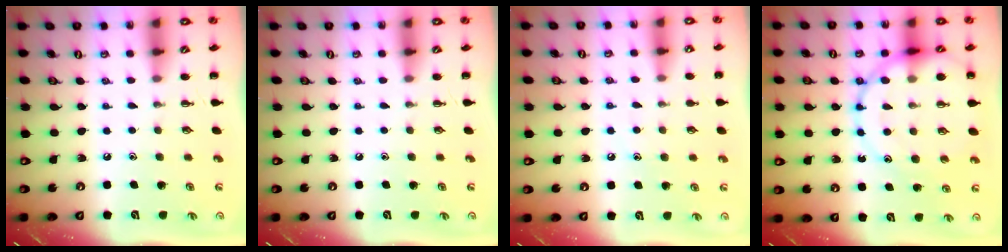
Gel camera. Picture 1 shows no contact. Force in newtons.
{"total": 0.0}
{"total": 7.6, "press": 7.4, "slide": 1.7}
{"total": 17.5, "press": 17.2, "slide": 3.4}